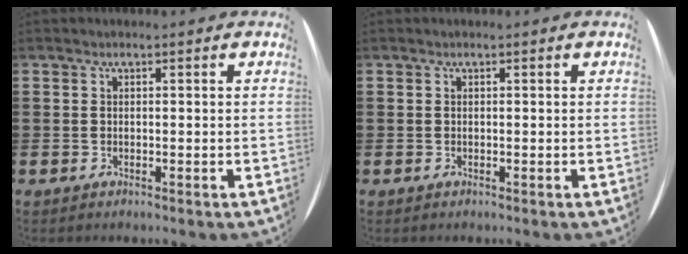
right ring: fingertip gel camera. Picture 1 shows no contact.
{"total": 0.0}